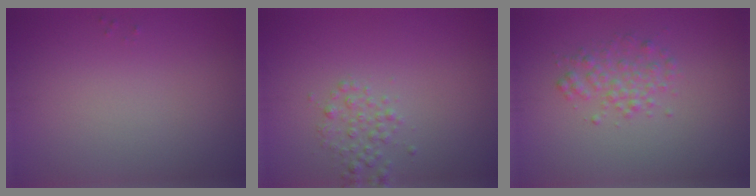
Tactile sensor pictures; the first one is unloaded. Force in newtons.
{"total": 1.7, "press": 1.7, "slide": 0.0}
{"total": 2.0, "press": 2.0, "slide": 0.0}